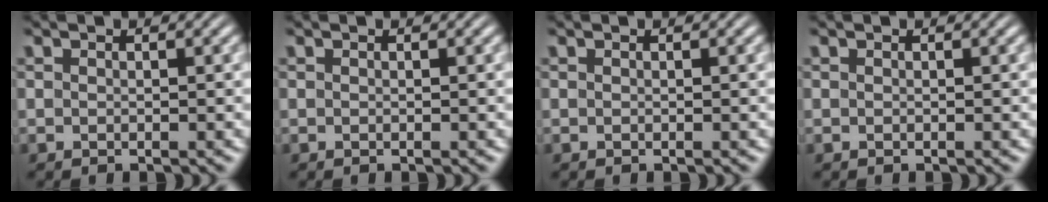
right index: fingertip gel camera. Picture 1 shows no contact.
{"total": 0.0}
{"total": 0.0}
{"total": 0.0}